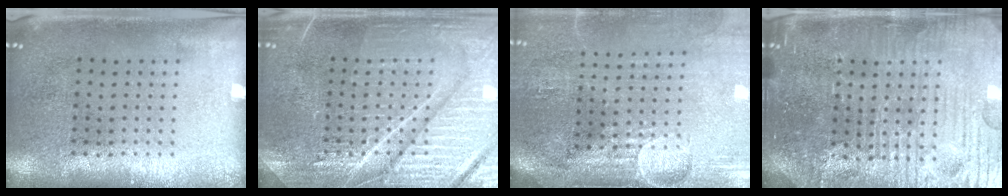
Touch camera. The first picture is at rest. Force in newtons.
{"total": 4.5, "press": 4.5, "slide": 0.6}
{"total": 4.5, "press": 3.8, "slide": 2.4}
{"total": 5.5, "press": 5.2, "slide": 1.8}